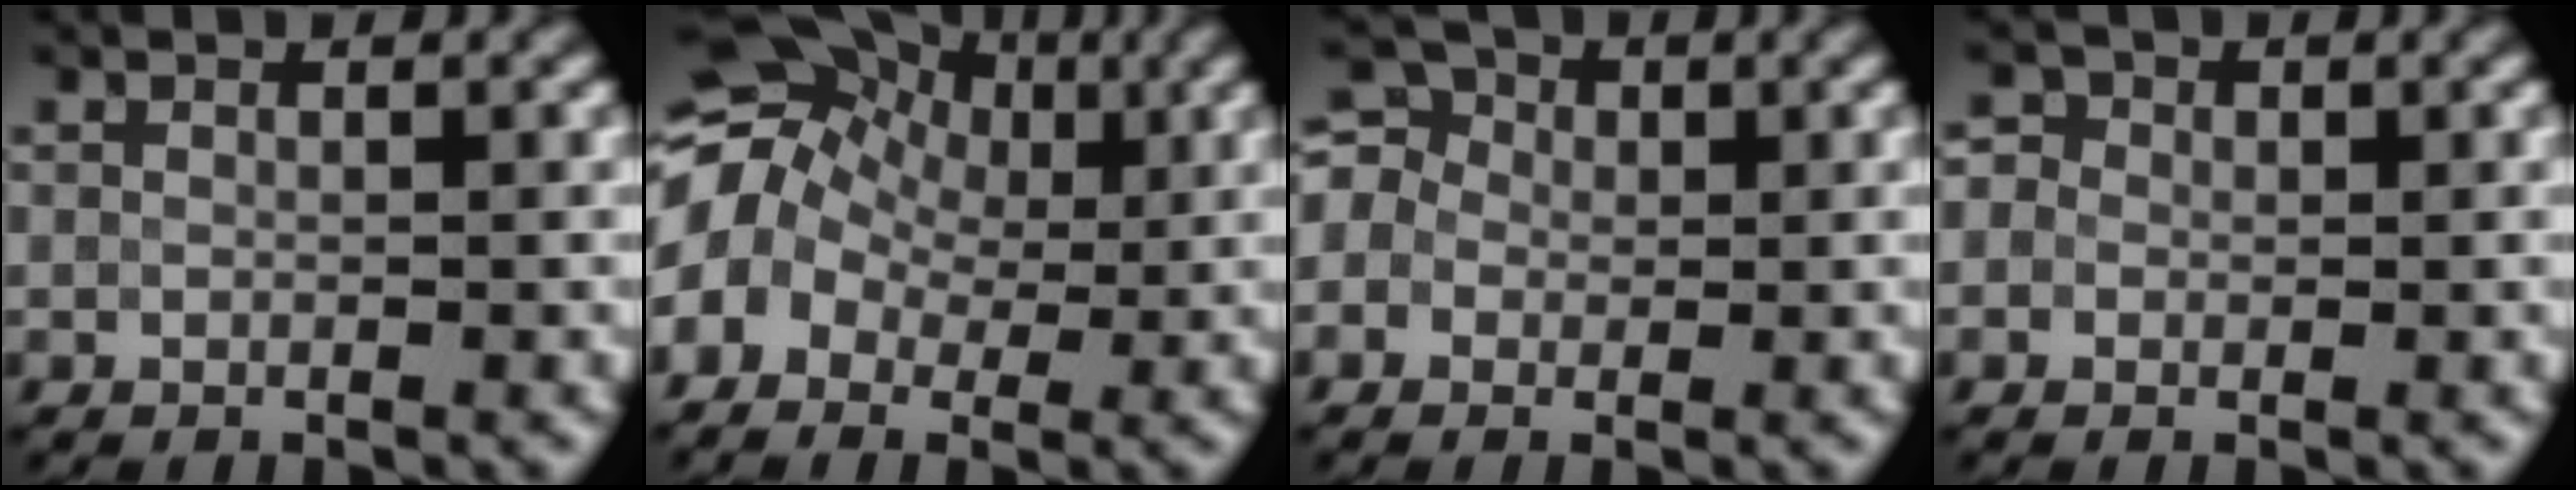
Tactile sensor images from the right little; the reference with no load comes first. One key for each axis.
{"total": 8.6, "fx": 1.0, "fy": 6.6, "fz": 5.5, "tx": -0.096, "ty": 0.033, "tz": 0.005}
{"total": 4.0, "fx": 0.4, "fy": 3.6, "fz": 1.8, "tx": -0.026, "ty": 0.026, "tz": -0.021}
{"total": 2.3, "fx": 0.7, "fy": 1.9, "fz": 1.0, "tx": 0.001, "ty": 0.016, "tz": -0.014}